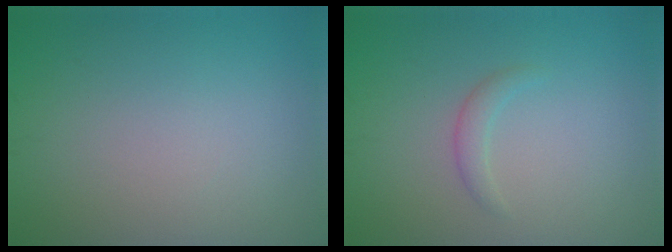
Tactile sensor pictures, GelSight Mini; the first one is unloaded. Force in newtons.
{"total": 1.2, "press": 1.2, "slide": 0.1}